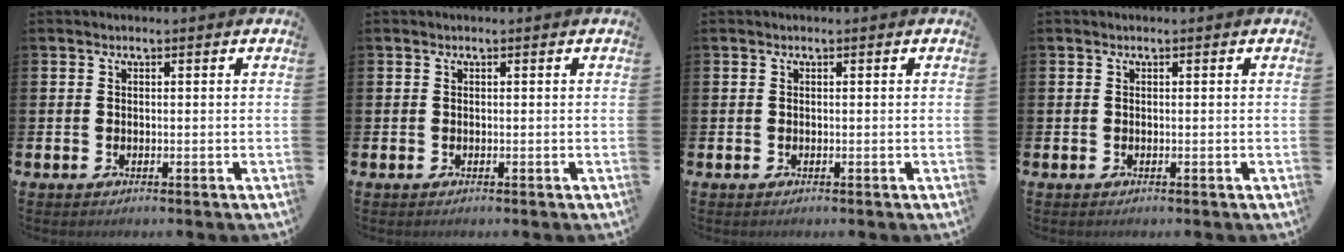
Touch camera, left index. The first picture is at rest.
{"total": 0.0}
{"total": 0.0}
{"total": 0.0}